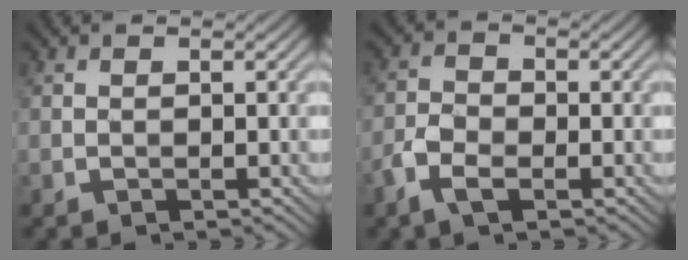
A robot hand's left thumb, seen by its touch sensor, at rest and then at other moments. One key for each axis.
{"total": 3.9, "fx": -2.2, "fy": 2.0, "fz": 2.6, "tx": -0.057, "ty": -0.001, "tz": -0.053}